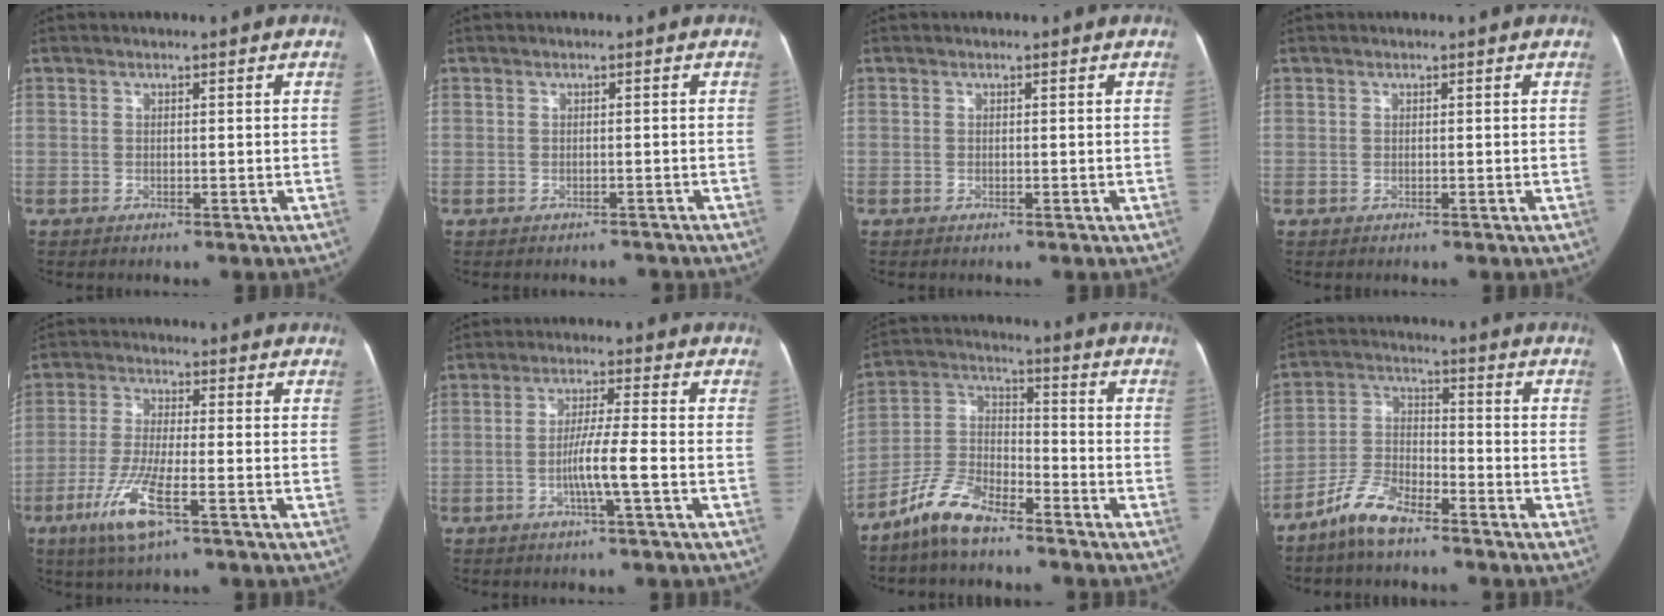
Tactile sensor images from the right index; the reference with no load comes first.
{"total": 1.6, "force": [-1.2, 1.1, 0.0], "torque": [-0.001, 0.007, -0.015]}
{"total": 0.0}
{"total": 0.7, "force": [0.1, 0.7, -0.1], "torque": [0.008, 0.005, -0.002]}
{"total": 9.1, "force": [-4.4, 1.4, 7.8], "torque": [-0.166, -0.019, -0.083]}
{"total": 6.3, "force": [-2.1, -0.4, 5.9], "torque": [-0.112, 0.001, -0.039]}
{"total": 9.7, "force": [-7.7, 3.5, 4.8], "torque": [-0.110, 0.013, -0.155]}
{"total": 8.2, "force": [-6.4, 2.9, 4.3], "torque": [-0.099, 0.002, -0.131]}